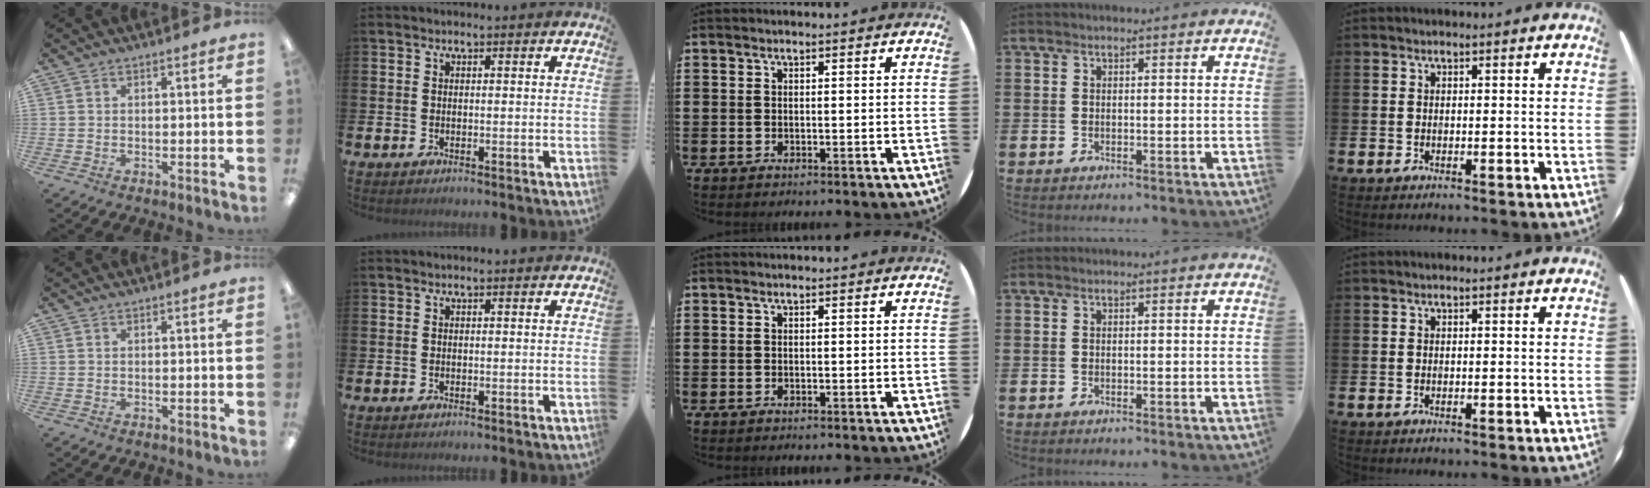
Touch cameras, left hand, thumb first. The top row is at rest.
{}